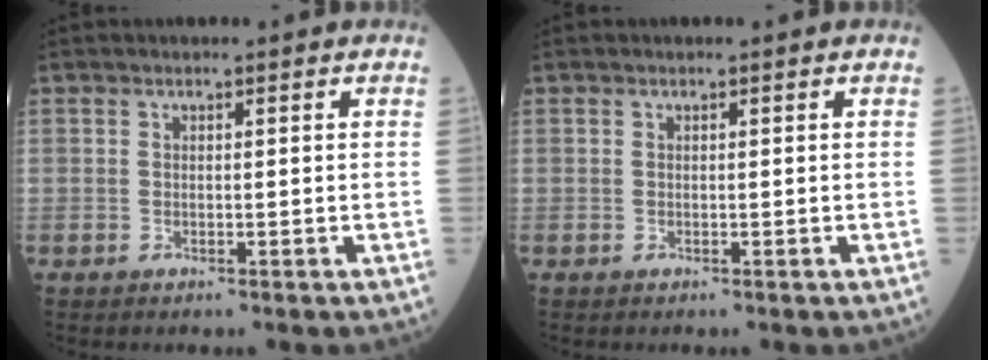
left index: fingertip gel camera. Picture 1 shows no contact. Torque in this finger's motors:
{"motor_torque": [0.00, 0.00, 0.03, 0.00]}